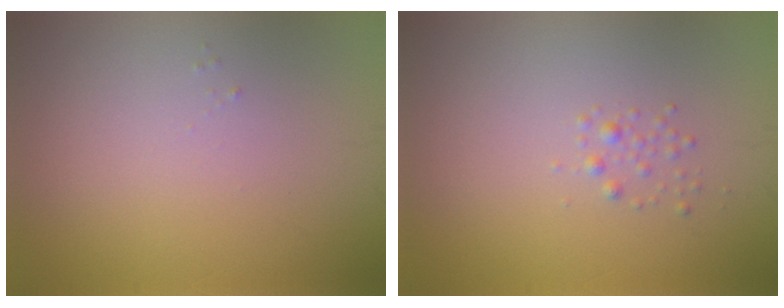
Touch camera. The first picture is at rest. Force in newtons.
{"total": 0.9, "press": 0.9, "slide": 0.0}